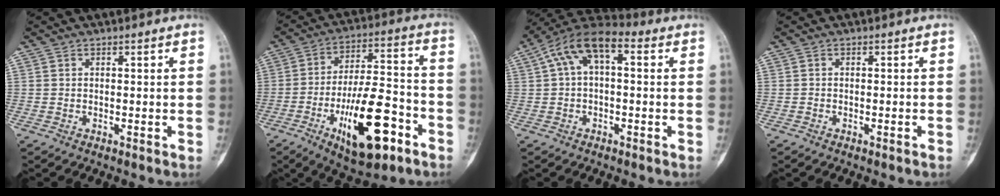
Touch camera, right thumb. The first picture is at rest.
{"total": 19.1, "force": [-8.3, 7.3, 15.5], "torque": [-0.245, 0.046, -0.124]}
{"total": 11.0, "force": [2.5, 5.5, 9.2], "torque": [-0.167, 0.043, 0.034]}
{"total": 0.5, "force": [-0.5, 0.0, 0.3], "torque": [-0.010, 0.001, -0.008]}